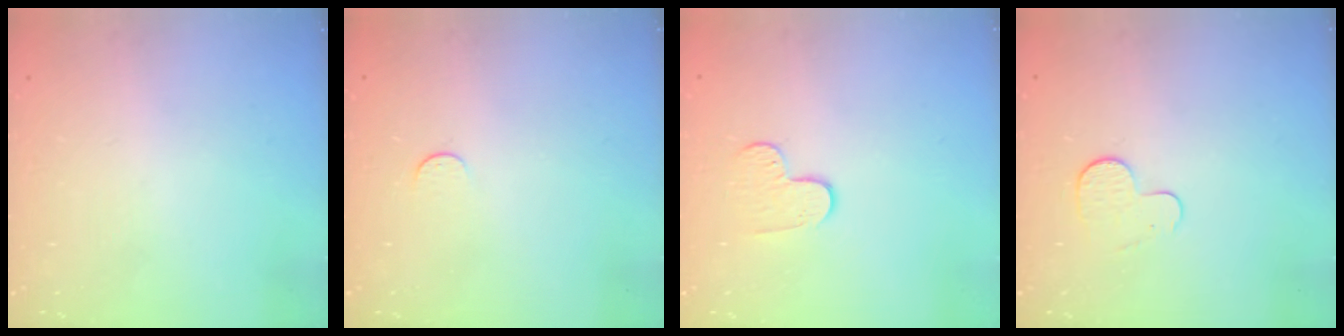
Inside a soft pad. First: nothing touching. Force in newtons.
{"total": 3.0, "press": 3.0, "slide": 0.3}
{"total": 4.5, "press": 4.5, "slide": 0.4}
{"total": 6.2, "press": 6.1, "slide": 0.6}